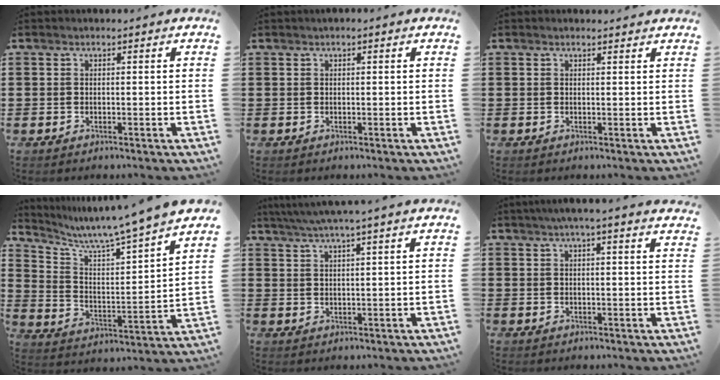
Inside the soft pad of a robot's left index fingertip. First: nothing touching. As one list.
[{"total": 0.0}, {"total": 0.7, "force": [0.6, 0.2, 0.2], "torque": [-0.004, 0.001, 0.013]}, {"total": 7.2, "force": [6.5, -1.4, 2.7], "torque": [-0.079, -0.060, 0.101]}, {"total": 4.1, "force": [3.5, -0.7, 2.0], "torque": [-0.048, -0.008, 0.061]}, {"total": 3.3, "force": [2.7, -0.3, 1.8], "torque": [-0.044, 0.001, 0.049]}]